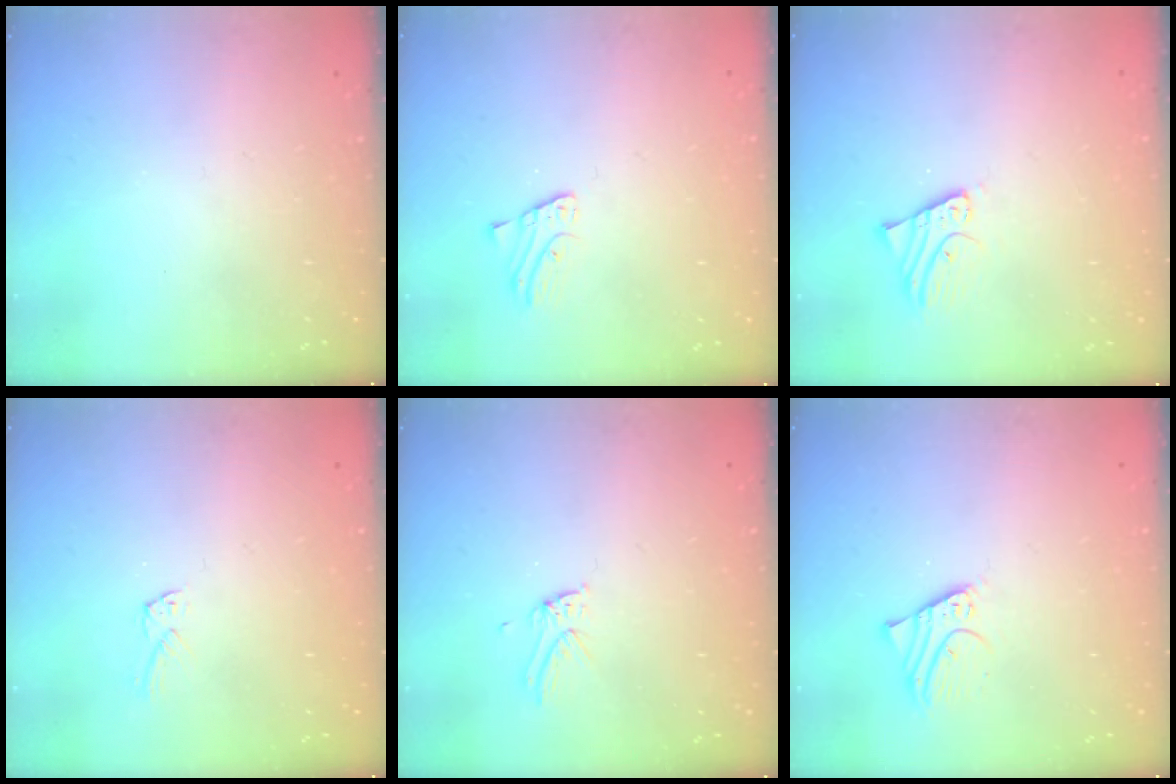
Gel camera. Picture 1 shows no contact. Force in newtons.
{"total": 1.1, "press": 1.1, "slide": 0.1}
{"total": 2.6, "press": 2.6, "slide": 0.1}
{"total": 1.8, "press": 1.7, "slide": 0.1}
{"total": 4.0, "press": 4.0, "slide": 0.2}
{"total": 2.4, "press": 2.4, "slide": 0.0}